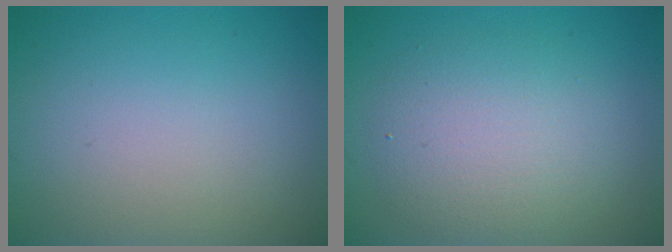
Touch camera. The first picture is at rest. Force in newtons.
{"total": 4.8, "press": 4.8, "slide": 0.3}